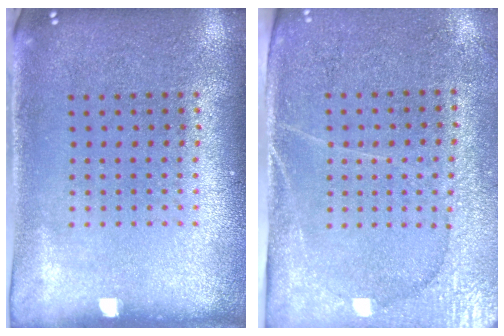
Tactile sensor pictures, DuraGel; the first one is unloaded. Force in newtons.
{"total": 3.1, "press": 2.8, "slide": 1.2}